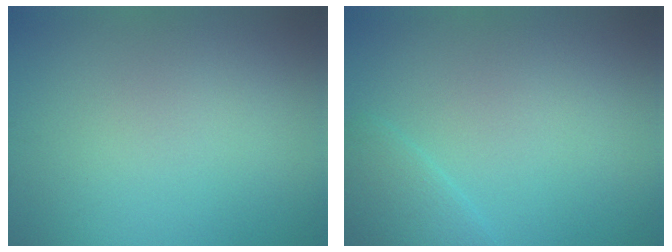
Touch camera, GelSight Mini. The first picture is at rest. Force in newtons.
{"total": 1.7, "press": 1.7, "slide": 0.1}